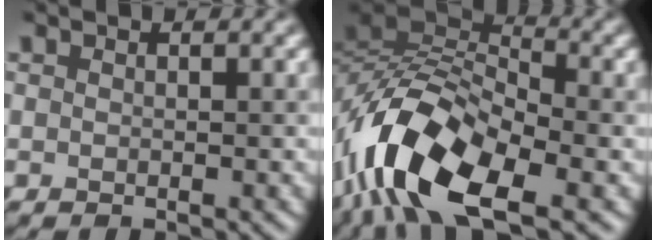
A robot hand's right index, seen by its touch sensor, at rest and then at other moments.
{"total": 13.0, "force": [-6.0, 5.9, 10.0], "torque": [-0.189, 0.007, -0.123]}